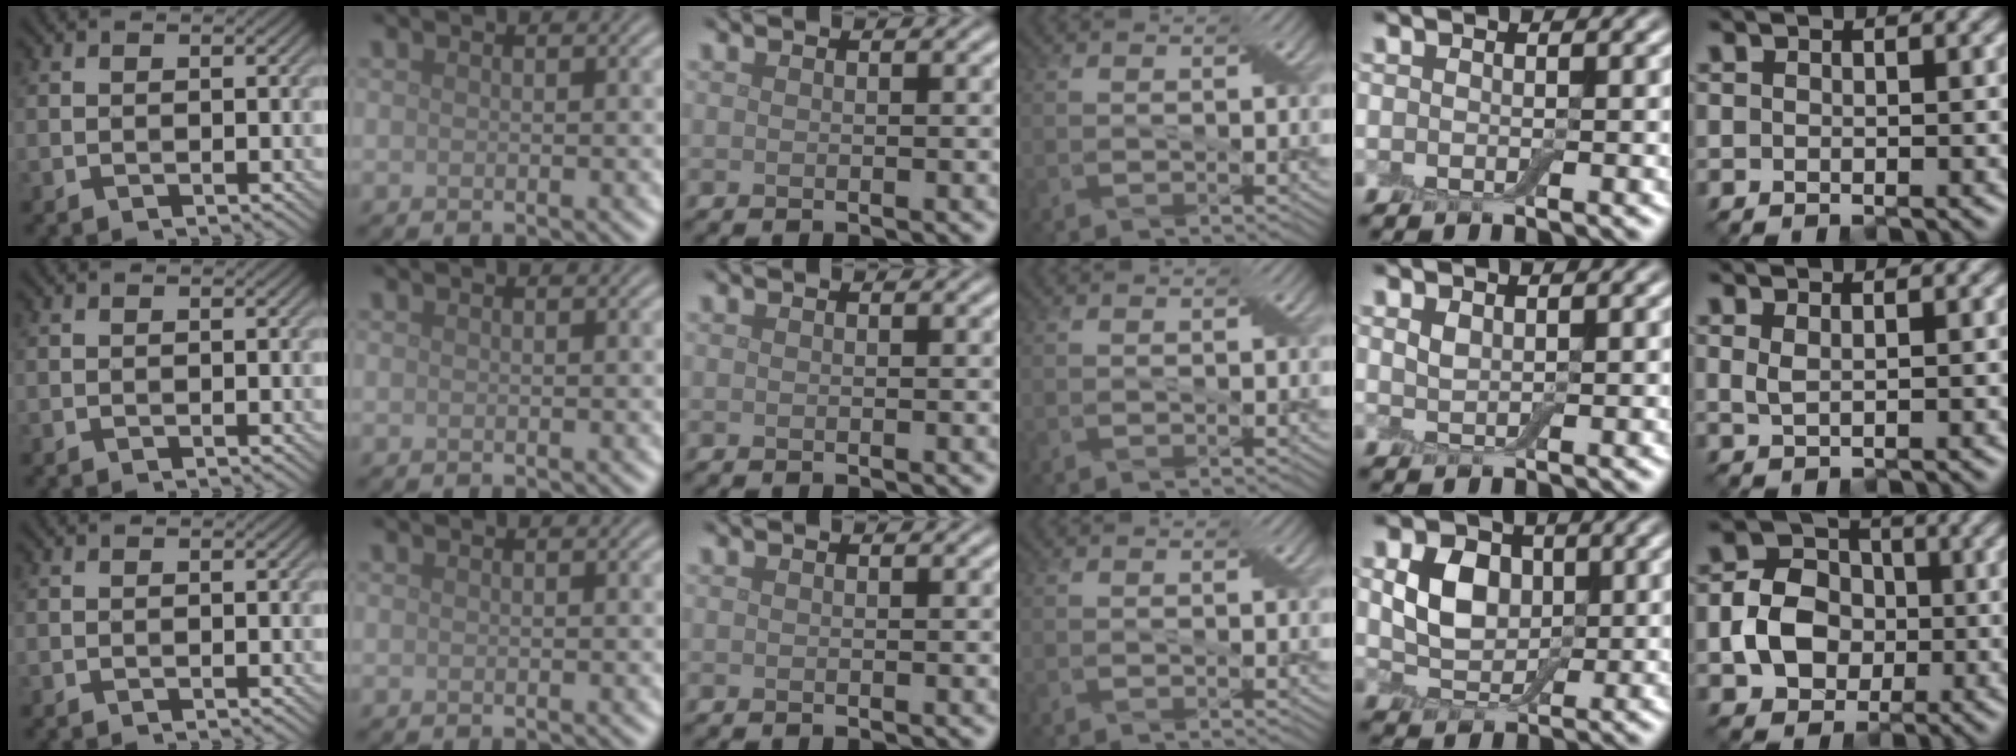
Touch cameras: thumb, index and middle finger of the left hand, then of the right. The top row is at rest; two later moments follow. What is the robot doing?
{"motion": "press", "object": "electronic device side button"}